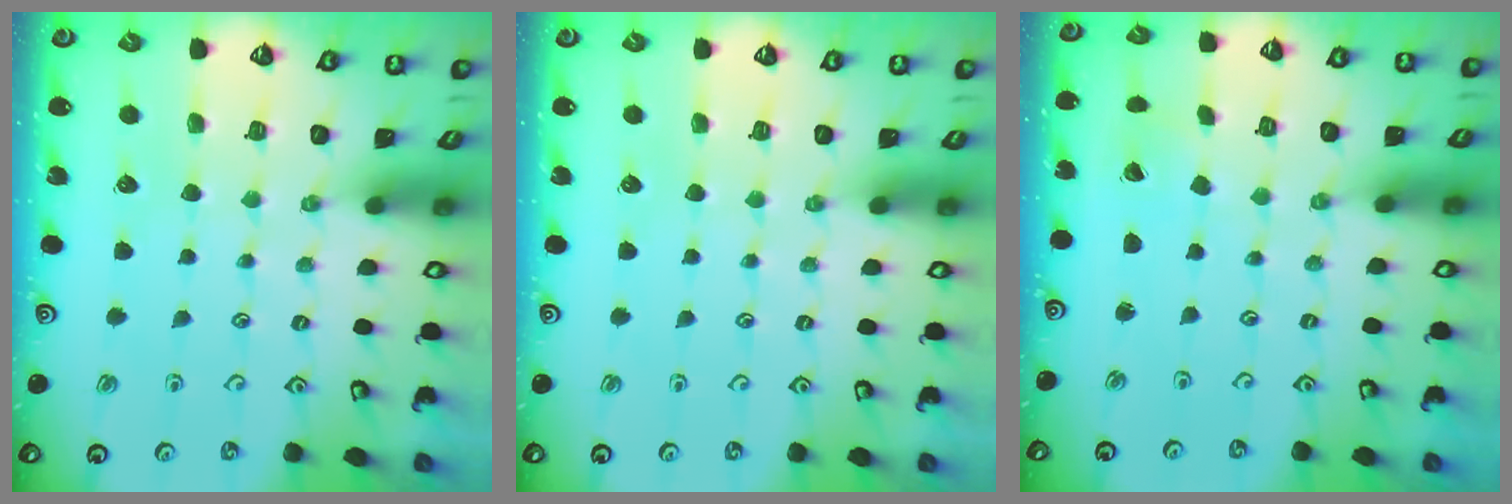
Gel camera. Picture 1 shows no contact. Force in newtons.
{"total": 0.0}
{"total": 0.0}